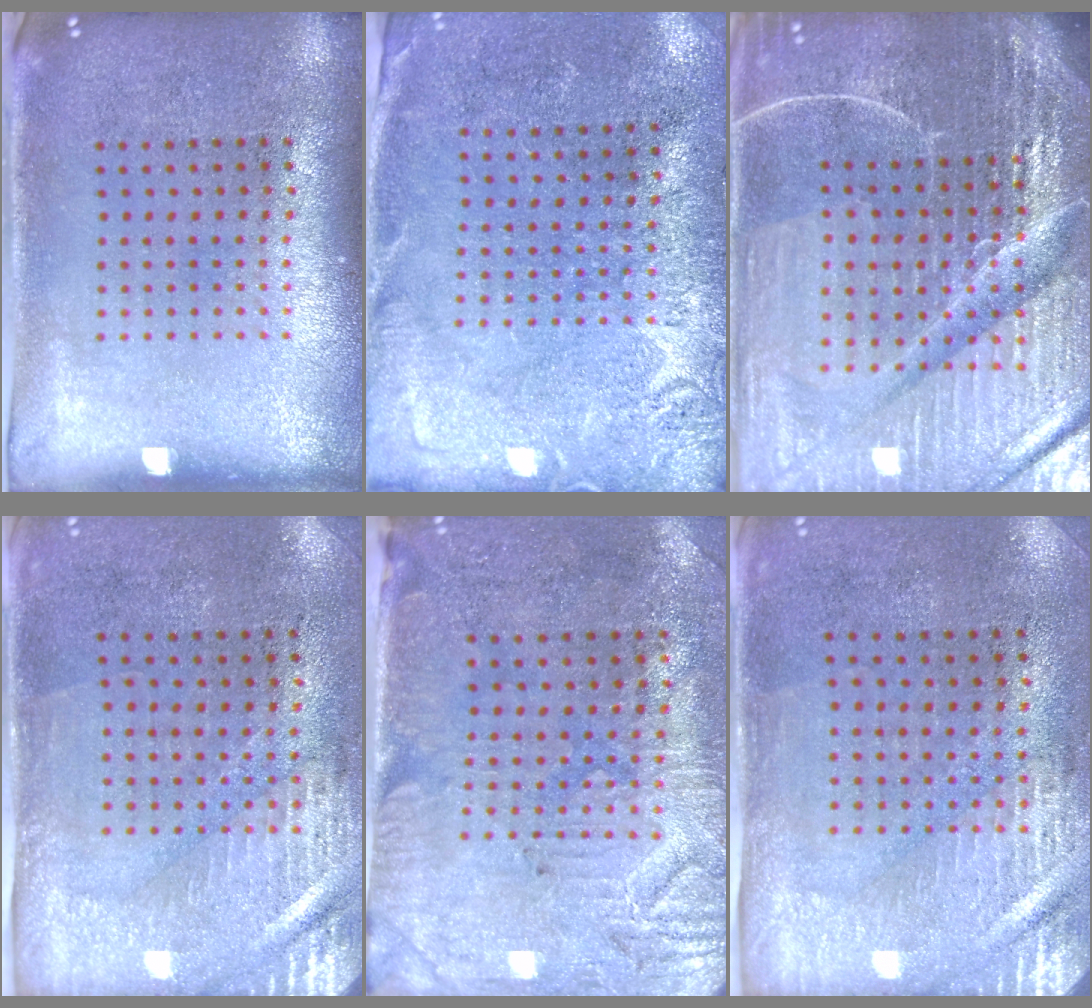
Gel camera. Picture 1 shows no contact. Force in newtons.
{"total": 2.7, "press": 2.6, "slide": 0.9}
{"total": 7.1, "press": 6.2, "slide": 3.5}
{"total": 3.0, "press": 2.5, "slide": 1.6}
{"total": 3.1, "press": 2.6, "slide": 1.5}
{"total": 2.9, "press": 2.5, "slide": 1.5}